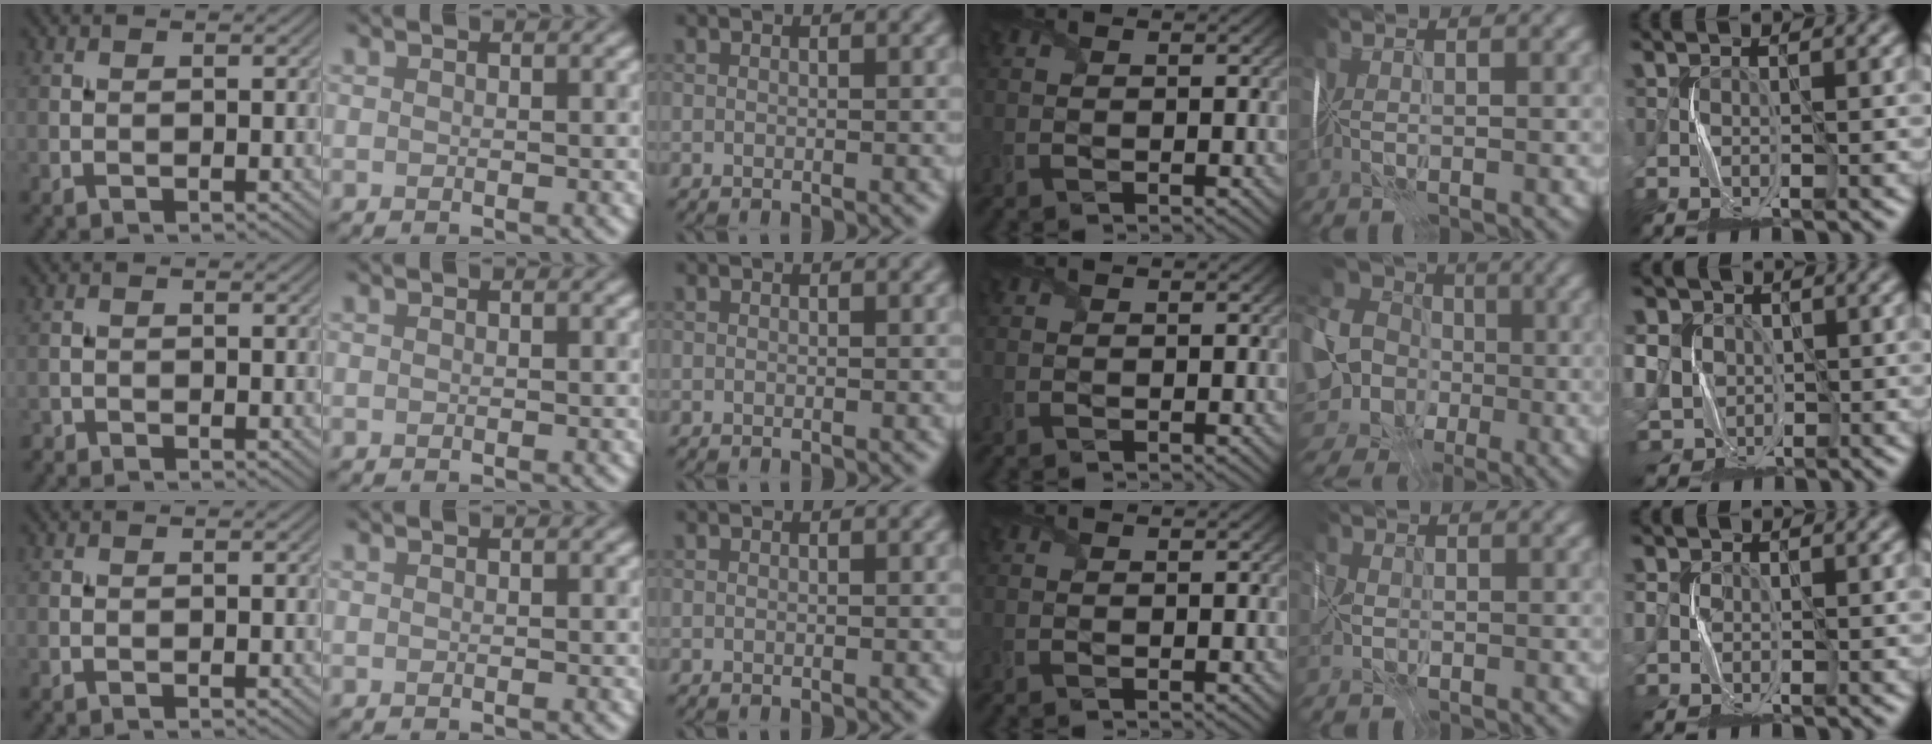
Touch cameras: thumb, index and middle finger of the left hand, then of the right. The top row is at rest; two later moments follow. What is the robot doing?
{"motion": "fold", "object": "shipping label"}